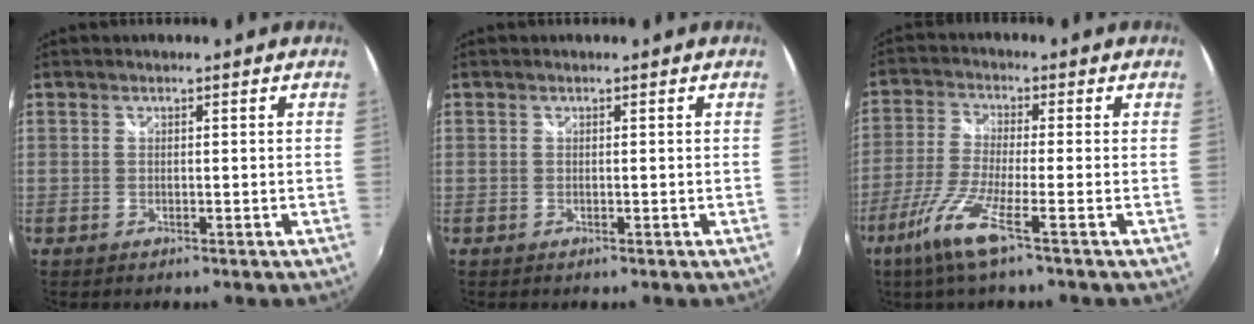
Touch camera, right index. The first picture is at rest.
{"total": 0.0}
{"total": 8.7, "force": [-4.9, -0.1, 7.2], "torque": [-0.171, -0.013, -0.101]}